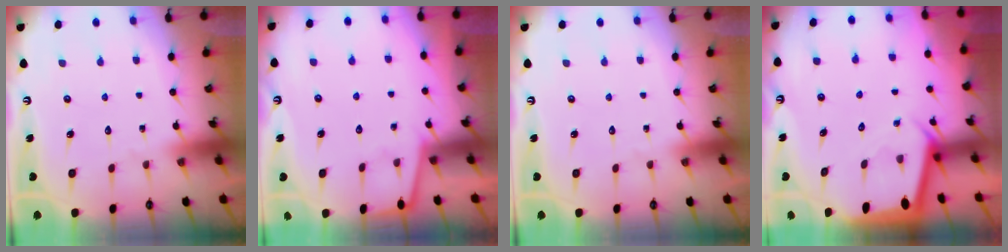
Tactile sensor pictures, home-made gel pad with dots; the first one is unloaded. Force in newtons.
{"total": 2.1, "press": 2.0, "slide": 0.3}
{"total": 0.0}
{"total": 2.3, "press": 2.3, "slide": 0.1}